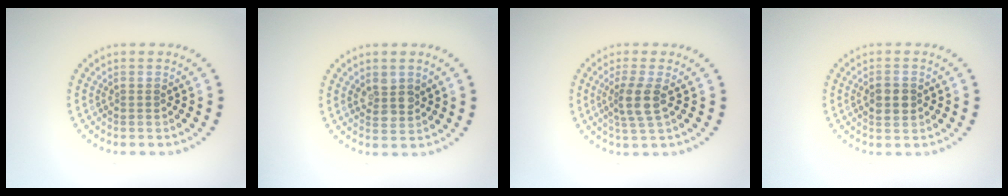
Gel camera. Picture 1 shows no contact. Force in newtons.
{"total": 2.3, "press": 2.1, "slide": 0.9}
{"total": 2.7, "press": 2.2, "slide": 1.6}
{"total": 2.6, "press": 2.6, "slide": 0.1}